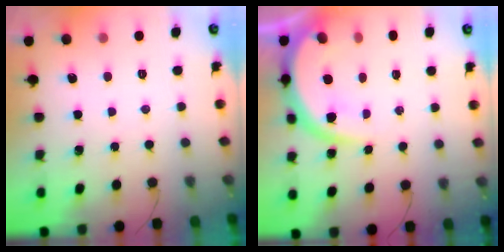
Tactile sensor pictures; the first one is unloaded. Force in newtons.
{"total": 9.6, "press": 9.6, "slide": 1.1}